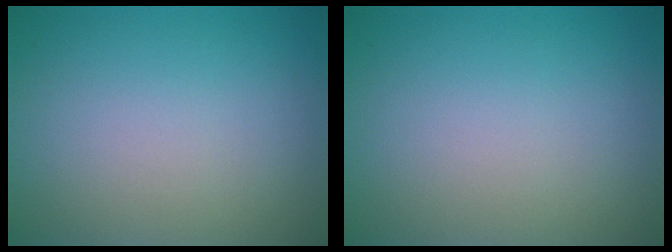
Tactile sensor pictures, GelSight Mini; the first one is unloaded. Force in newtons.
{"total": 0.0}